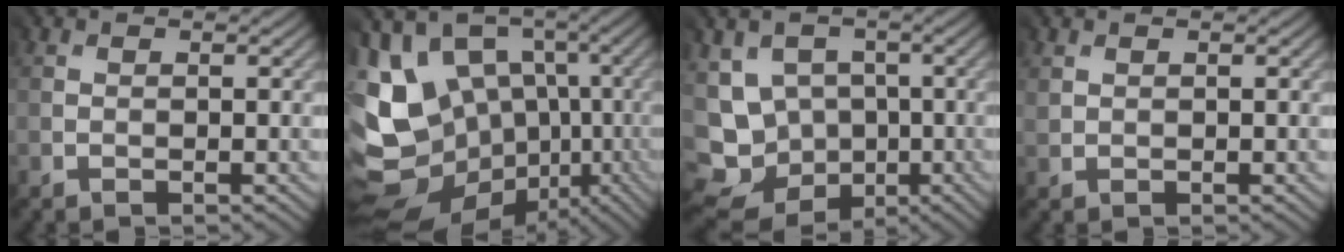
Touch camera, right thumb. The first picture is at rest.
{"total": 14.8, "force": [-0.5, 11.9, 8.8], "torque": [-0.178, -0.021, 0.029]}
{"total": 11.3, "force": [-2.4, 10.1, 4.3], "torque": [-0.125, -0.008, -0.045]}
{"total": 1.3, "force": [1.1, 0.8, 0.0], "torque": [-0.003, 0.000, 0.023]}